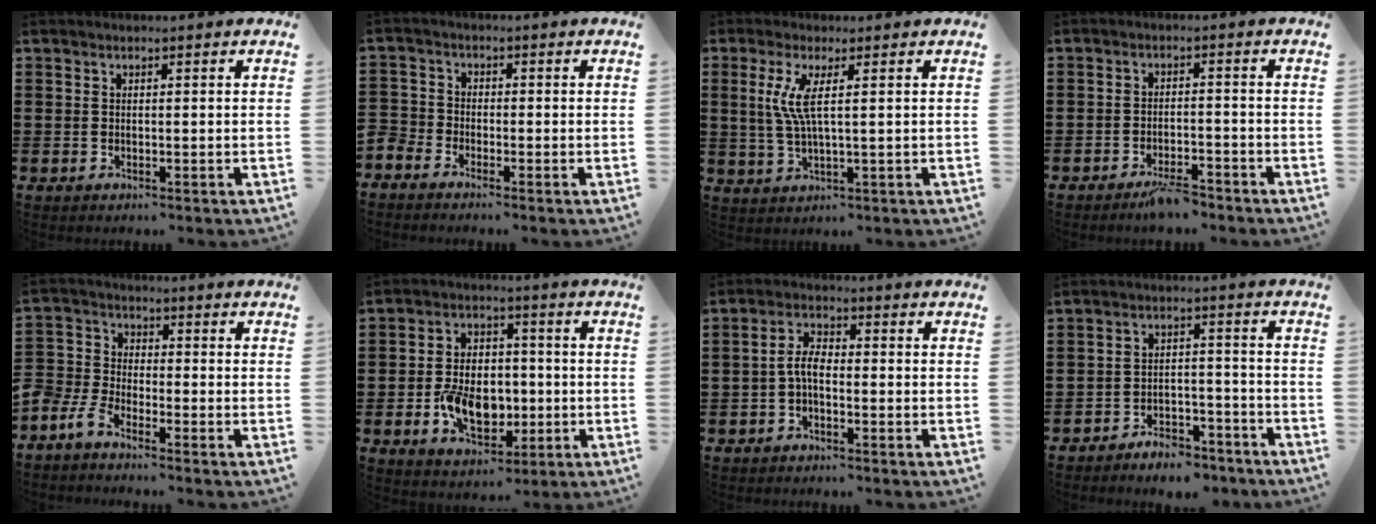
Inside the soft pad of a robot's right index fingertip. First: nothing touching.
{"total": 2.3, "force": [-2.2, 0.8, -0.2], "torque": [-0.014, 0.001, -0.051]}
{"total": 5.4, "force": [1.3, 0.5, 5.2], "torque": [-0.119, -0.011, 0.016]}
{"total": 3.3, "force": [-2.9, 0.6, 1.5], "torque": [-0.024, 0.010, -0.056]}
{"total": 4.3, "force": [-3.9, 1.3, 1.2], "torque": [-0.063, -0.003, -0.092]}
{"total": 8.6, "force": [-2.1, 5.7, 6.1], "torque": [-0.119, 0.008, -0.037]}
{"total": 3.8, "force": [-0.9, 1.7, 3.3], "torque": [-0.074, 0.002, -0.023]}
{"total": 4.6, "force": [-4.5, 1.0, 0.5], "torque": [-0.010, 0.012, -0.090]}